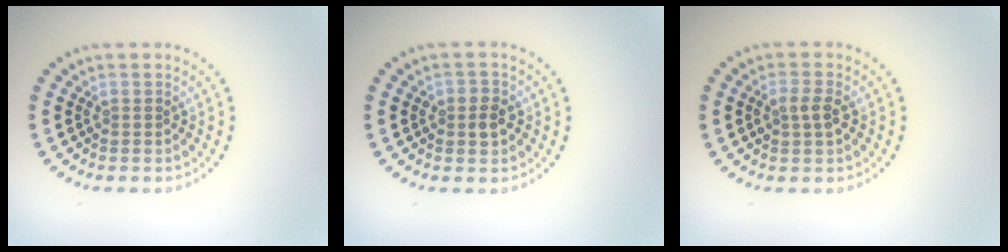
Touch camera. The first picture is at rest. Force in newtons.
{"total": 1.9, "press": 1.9, "slide": 0.3}
{"total": 1.8, "press": 1.7, "slide": 0.2}